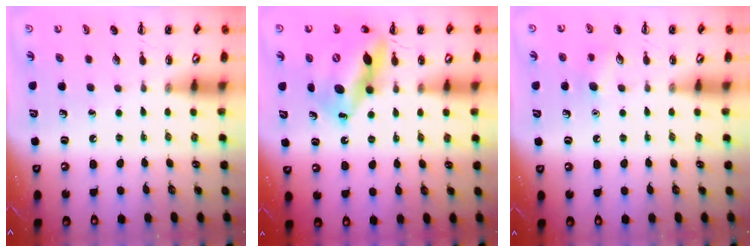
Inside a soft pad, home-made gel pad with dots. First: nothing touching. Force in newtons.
{"total": 15.2, "press": 14.6, "slide": 4.3}
{"total": 7.2, "press": 7.0, "slide": 1.5}